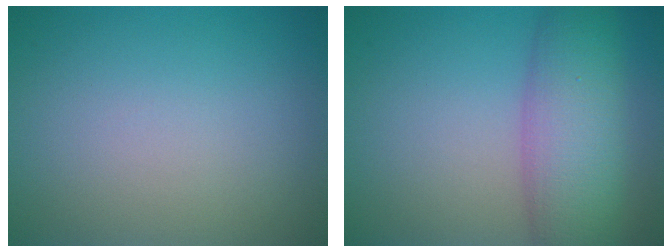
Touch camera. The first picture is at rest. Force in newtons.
{"total": 7.4, "press": 7.4, "slide": 0.2}